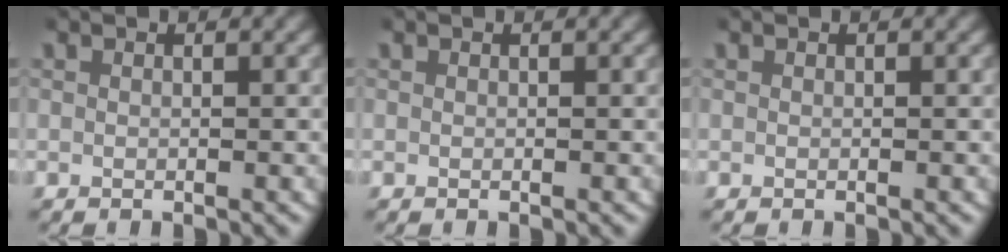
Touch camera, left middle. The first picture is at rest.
{"total": 0.0}
{"total": 0.0}